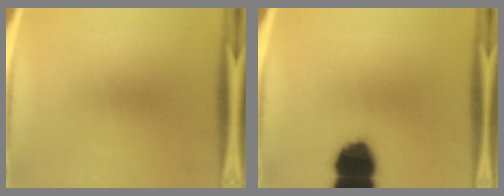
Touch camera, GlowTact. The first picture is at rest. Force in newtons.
{"total": 15.0}